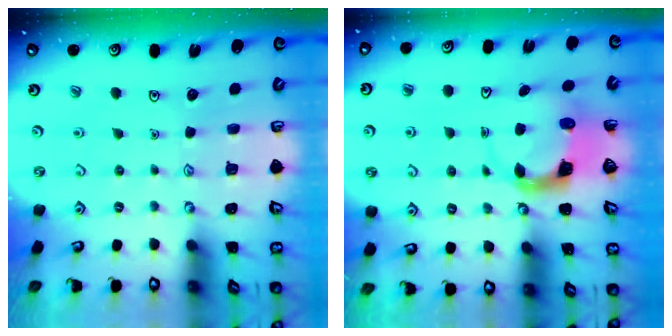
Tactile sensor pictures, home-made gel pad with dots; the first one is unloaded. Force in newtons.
{"total": 3.6, "press": 3.5, "slide": 0.5}